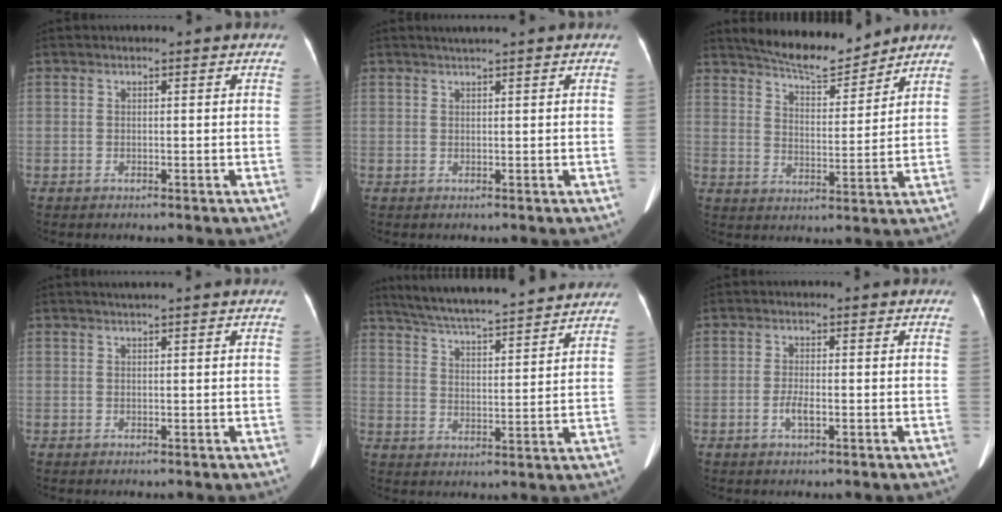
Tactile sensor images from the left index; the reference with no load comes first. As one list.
[{"total": 1.6, "force": [1.3, -0.4, 0.8], "torque": [-0.013, 0.007, 0.028]}, {"total": 9.3, "force": [8.8, 1.2, 2.8], "torque": [-0.050, -0.002, 0.147]}, {"total": 1.1, "force": [0.8, -0.3, 0.6], "torque": [-0.015, 0.005, 0.020]}, {"total": 20.2, "force": [18.3, 1.7, 8.5], "torque": [-0.138, 0.022, 0.263]}, {"total": 2.2, "force": [-0.9, 0.5, 1.9], "torque": [-0.043, -0.001, -0.016]}]